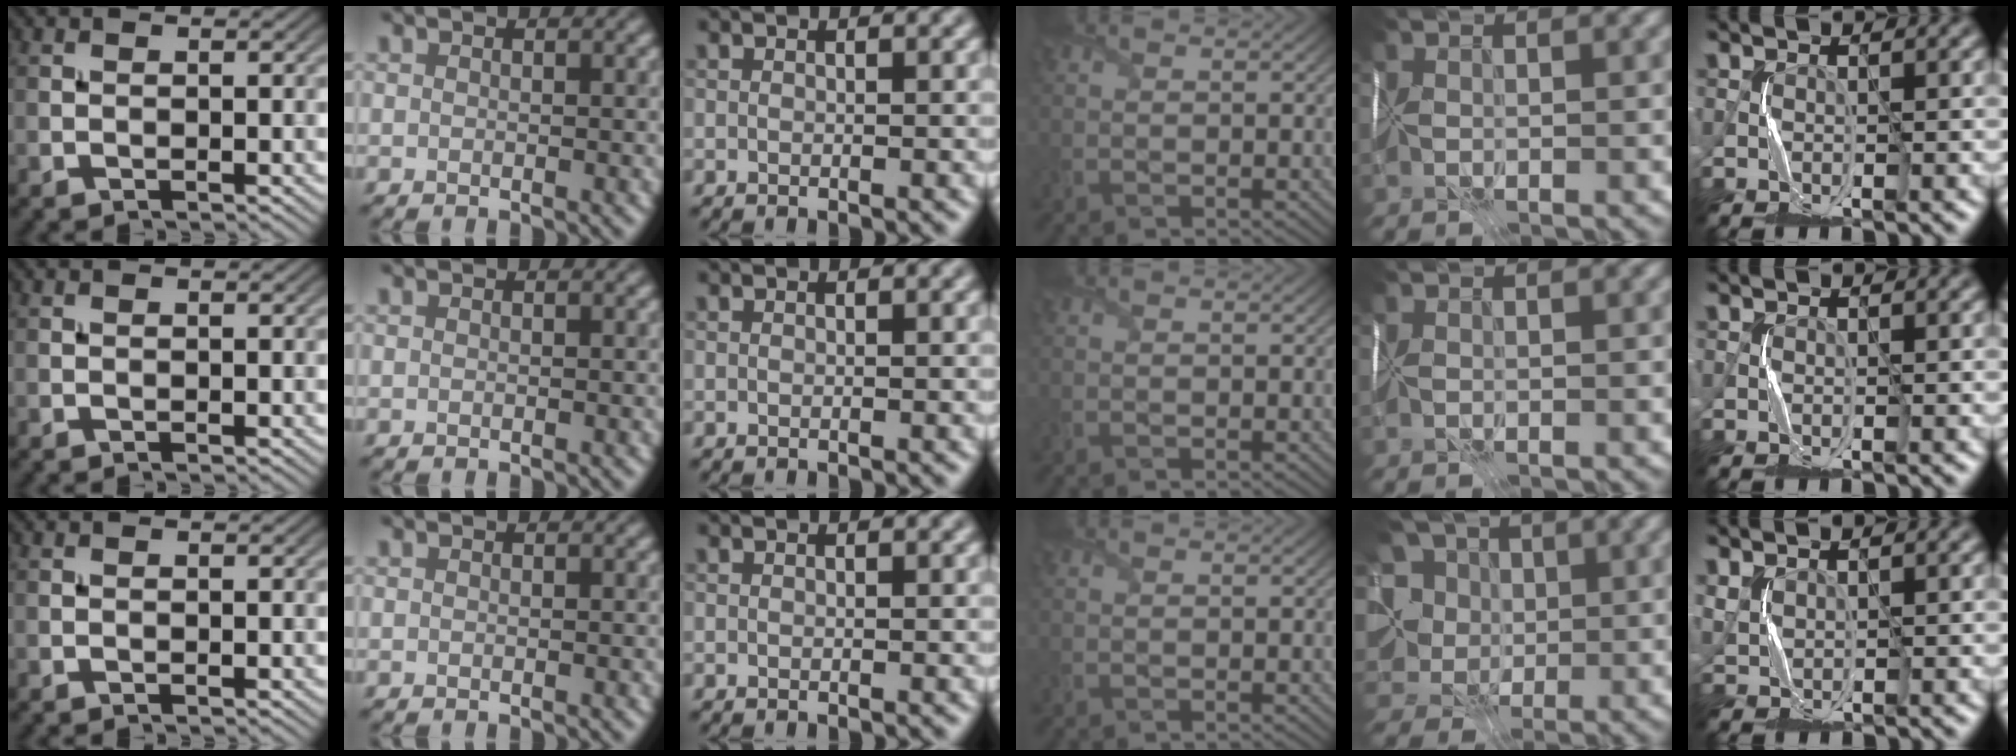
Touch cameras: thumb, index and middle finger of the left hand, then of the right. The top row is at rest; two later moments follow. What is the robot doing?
{"motion": "fold", "object": "shipping label"}